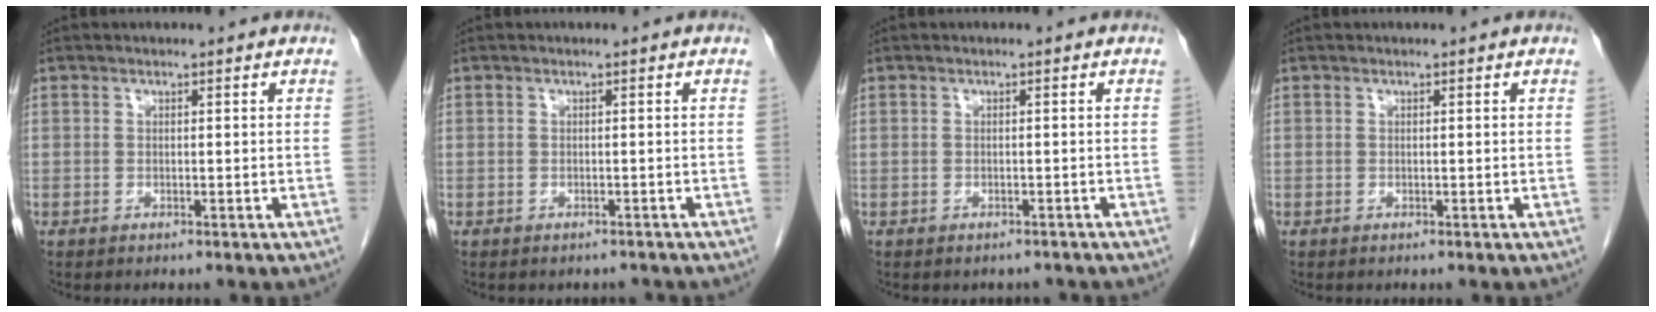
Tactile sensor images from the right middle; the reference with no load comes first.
{"total": 1.5, "force": [-1.3, 0.6, 0.0], "torque": [-0.003, 0.000, -0.020]}
{"total": 1.7, "force": [-1.5, 0.8, 0.1], "torque": [-0.003, 0.001, -0.021]}
{"total": 0.0}